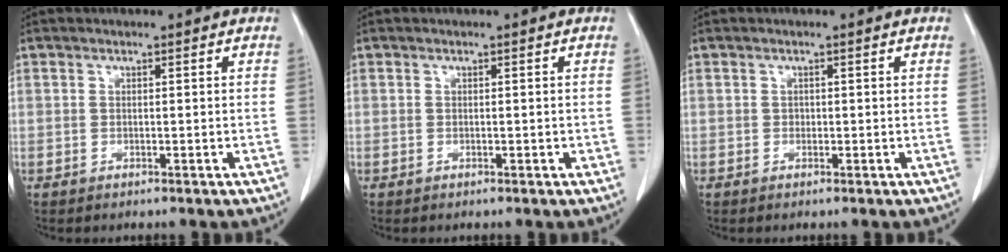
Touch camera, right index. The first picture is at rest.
{"total": 0.5, "force": [-0.1, 0.2, 0.4], "torque": [-0.006, 0.001, 0.000]}
{"total": 0.5, "force": [-0.1, 0.5, 0.2], "torque": [0.003, 0.003, -0.001]}